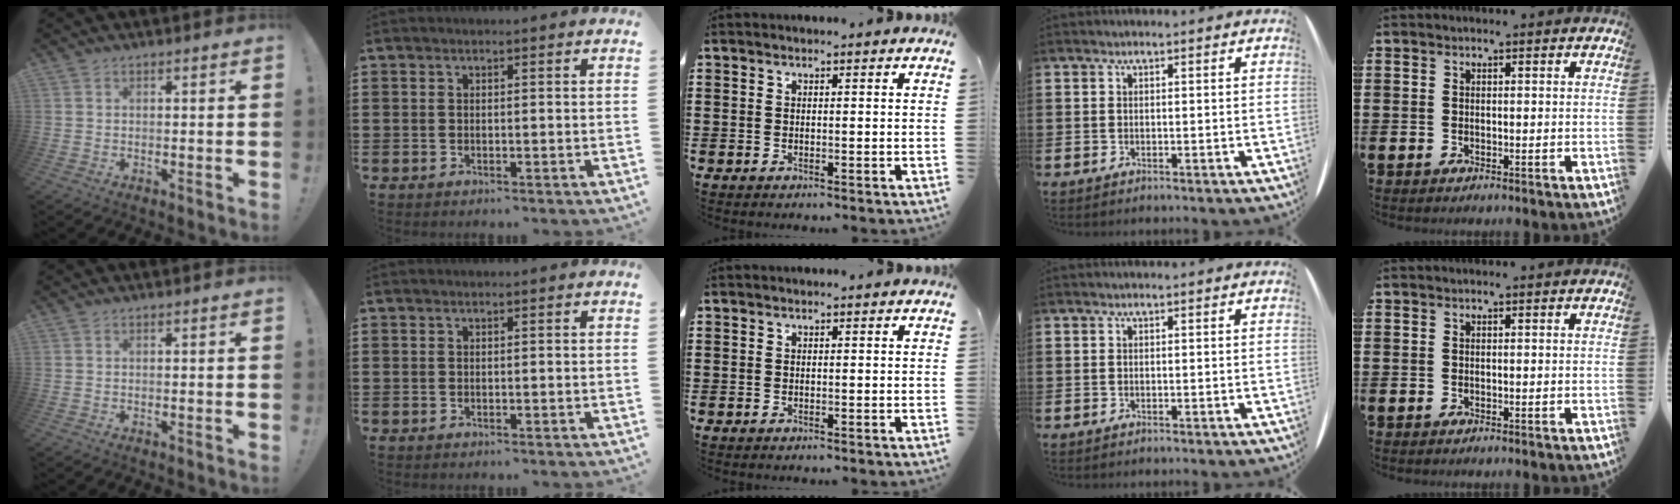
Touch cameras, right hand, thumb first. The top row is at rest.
{}